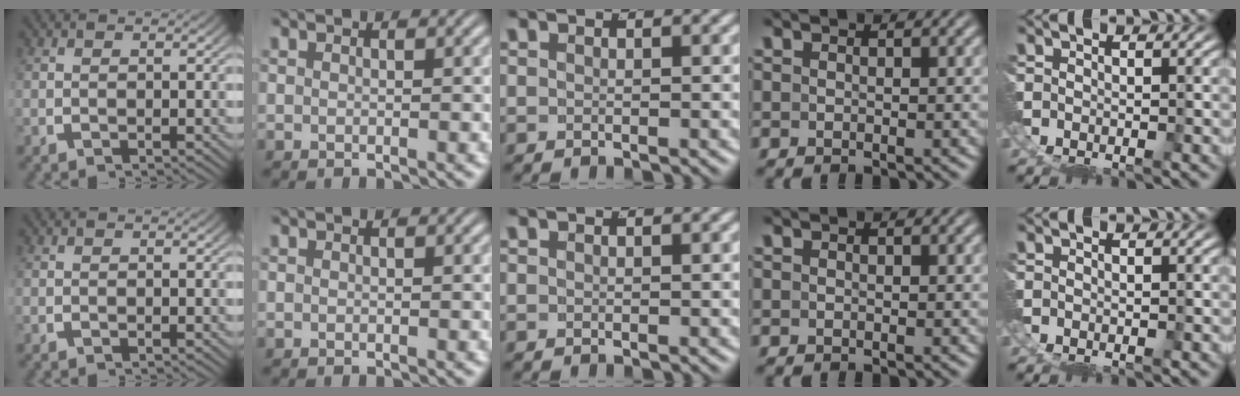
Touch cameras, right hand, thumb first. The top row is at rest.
{}